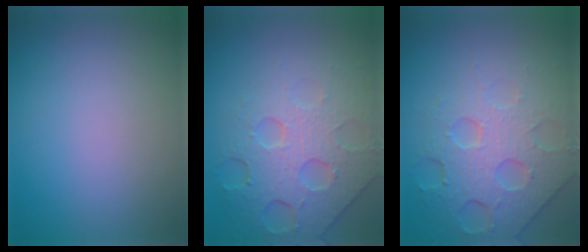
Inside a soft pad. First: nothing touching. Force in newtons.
{"total": 6.5, "press": 5.2, "slide": 3.9}
{"total": 6.5, "press": 5.2, "slide": 3.9}